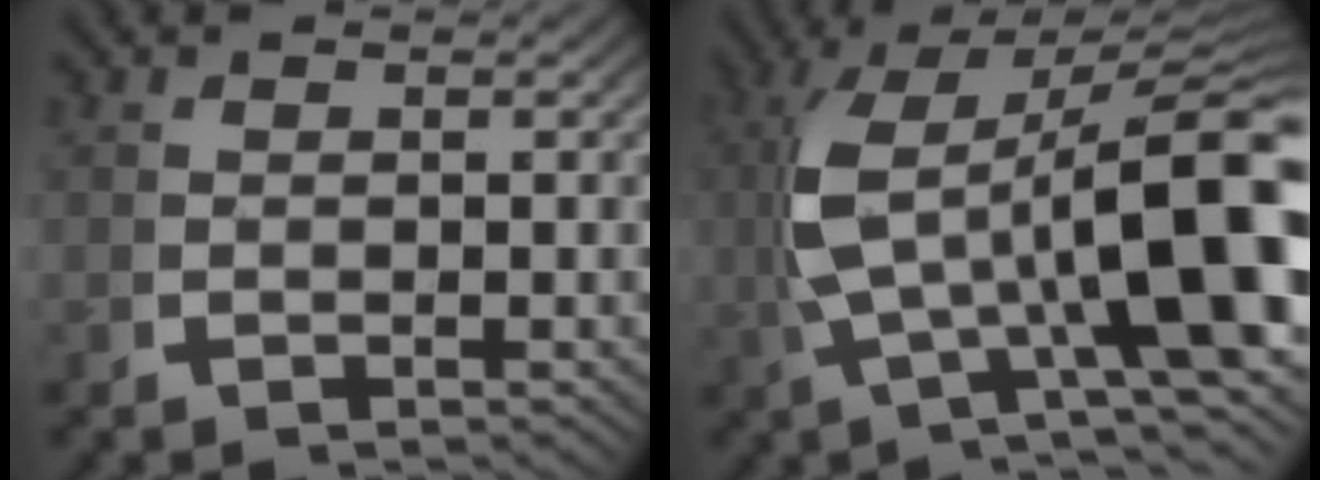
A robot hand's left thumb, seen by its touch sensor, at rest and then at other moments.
{"total": 15.1, "force": [0.0, 6.8, 13.5], "torque": [-0.244, -0.008, 0.007]}